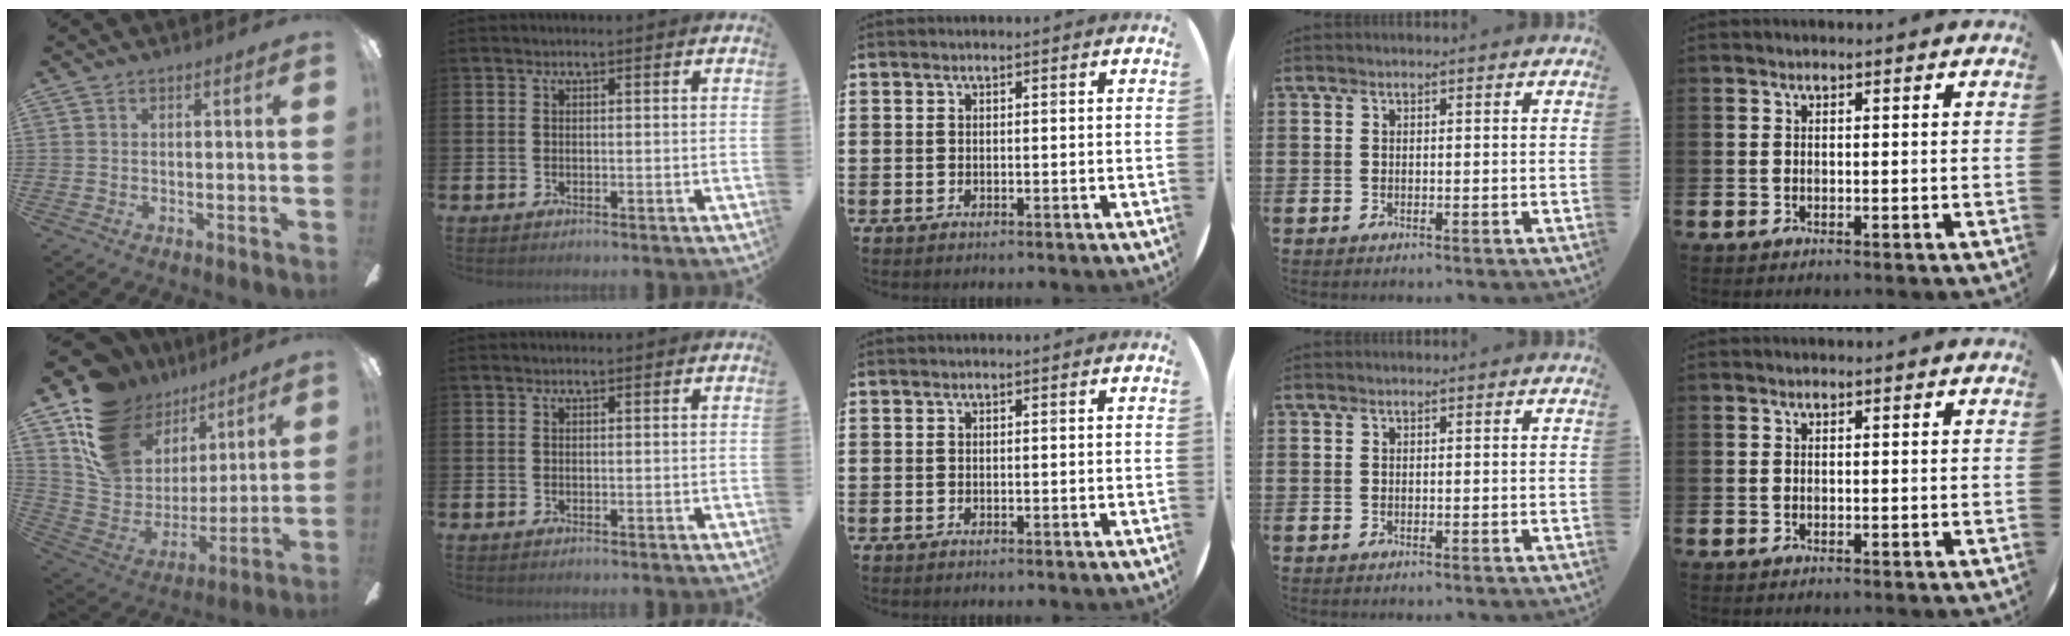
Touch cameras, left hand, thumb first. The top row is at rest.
{"thumb": {"total": 18.6, "force": [11.0, 12.7, 7.8], "torque": [-0.158, -0.062, 0.217]}}